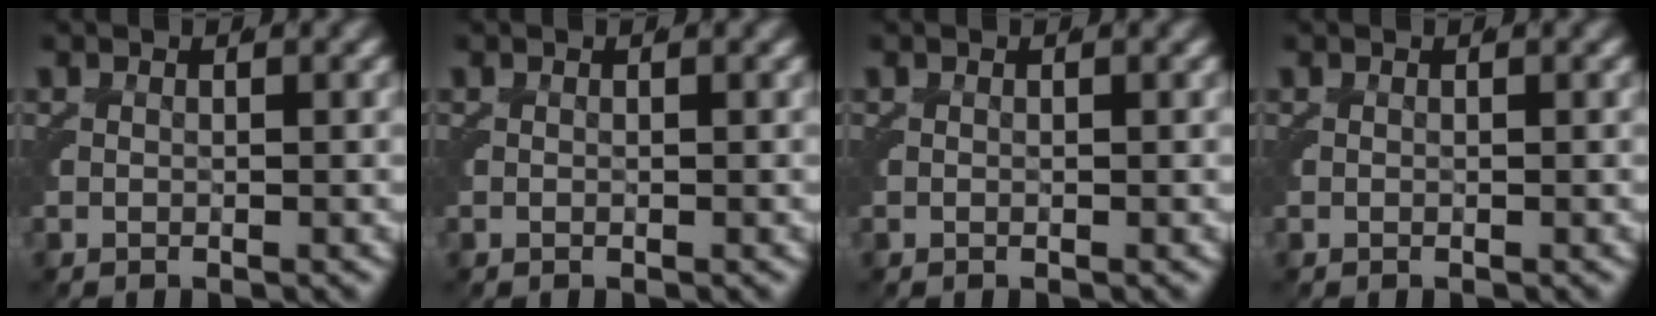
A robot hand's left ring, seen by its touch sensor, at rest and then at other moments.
{"total": 0.0}
{"total": 0.0}
{"total": 0.0}